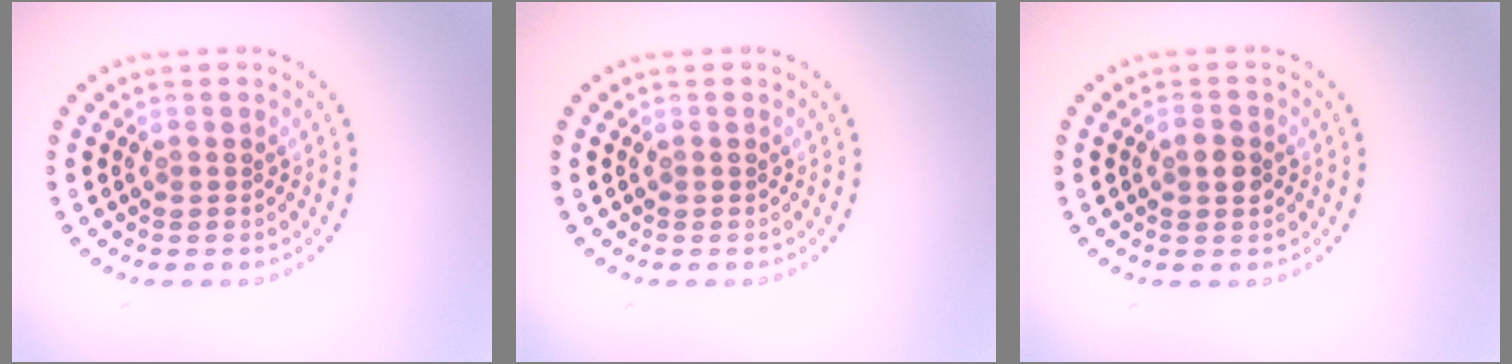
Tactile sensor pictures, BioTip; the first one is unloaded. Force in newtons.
{"total": 0.0}
{"total": 2.2, "press": 2.2, "slide": 0.1}